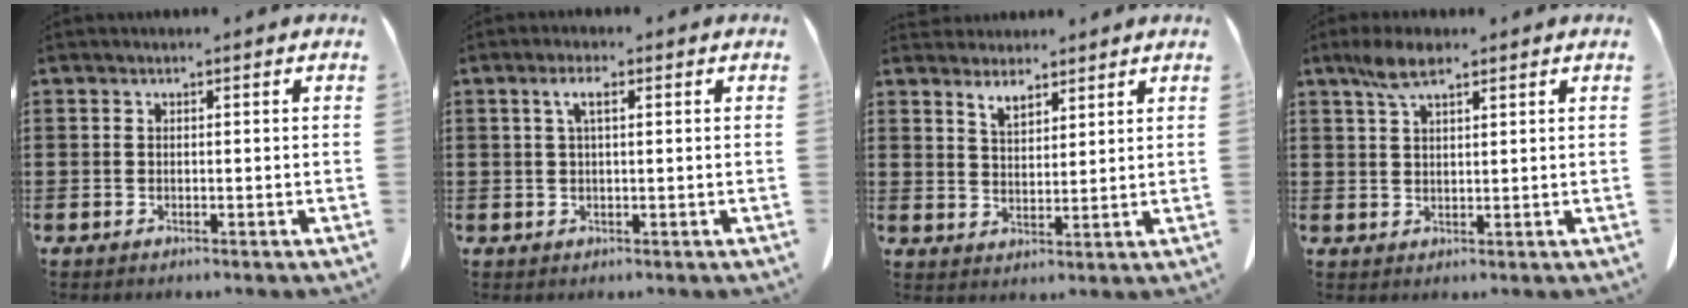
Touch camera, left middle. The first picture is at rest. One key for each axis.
{"total": 3.0, "fx": 1.0, "fy": 0.8, "fz": 2.7, "tx": -0.057, "ty": 0.007, "tz": 0.016}
{"total": 3.9, "fx": 3.5, "fy": 1.5, "fz": 1.0, "tx": -0.029, "ty": -0.005, "tz": 0.067}
{"total": 4.9, "fx": 3.0, "fy": 1.7, "fz": 3.5, "tx": -0.076, "ty": 0.003, "tz": 0.055}